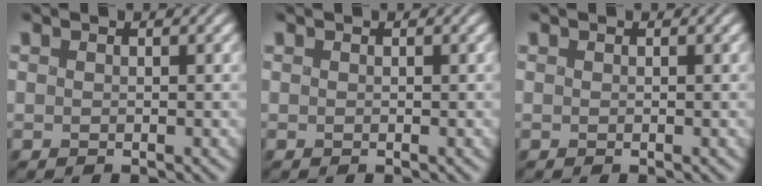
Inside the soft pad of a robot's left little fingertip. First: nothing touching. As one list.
[{"total": 0.0}, {"total": 0.0}]